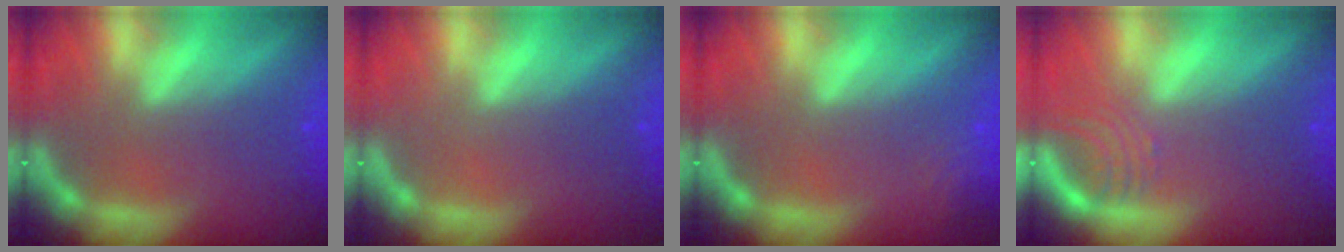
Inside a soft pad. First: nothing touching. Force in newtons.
{"total": 0.0}
{"total": 2.4}
{"total": 3.0}